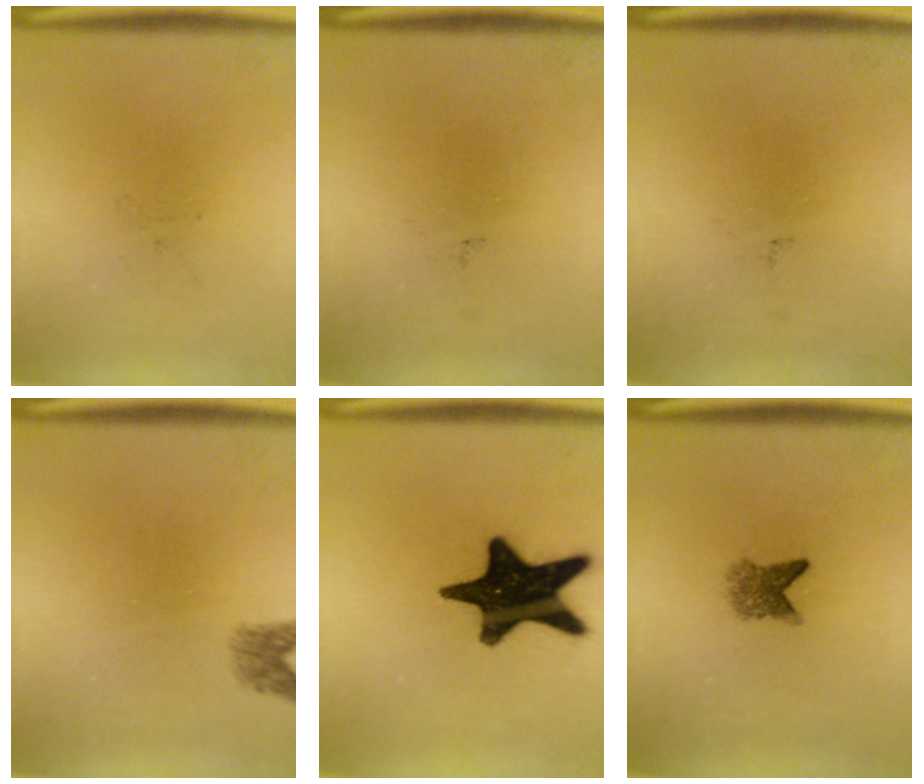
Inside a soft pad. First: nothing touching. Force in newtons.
{"total": 0.0}
{"total": 0.0}
{"total": 1.8}
{"total": 19.1}
{"total": 2.7}